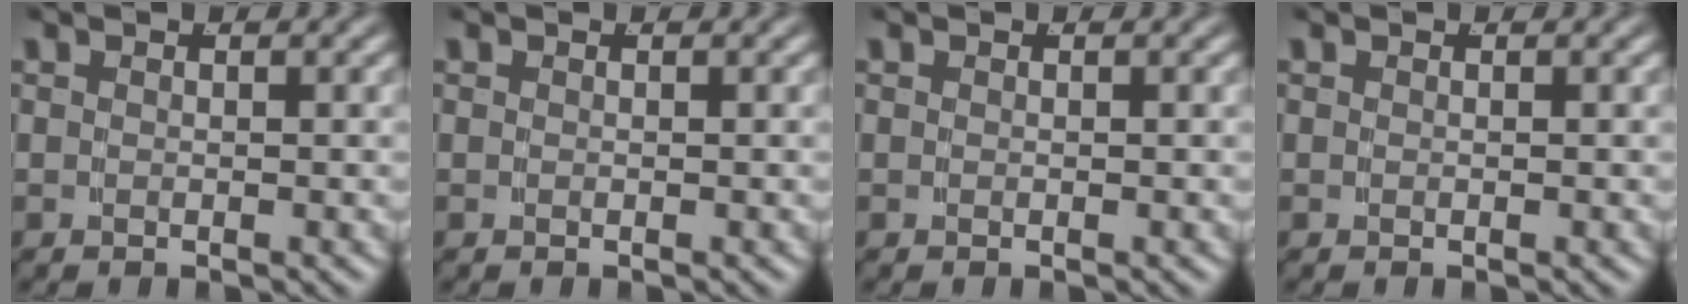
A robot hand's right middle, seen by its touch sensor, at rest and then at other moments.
{"total": 0.0}
{"total": 0.0}
{"total": 0.0}